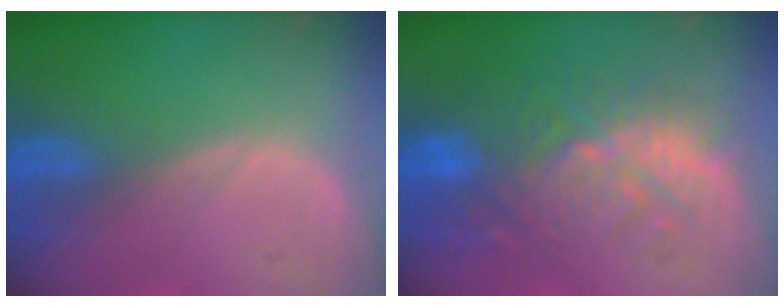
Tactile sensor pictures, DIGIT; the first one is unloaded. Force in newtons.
{"total": 10.8, "press": 10.0, "slide": 4.2}